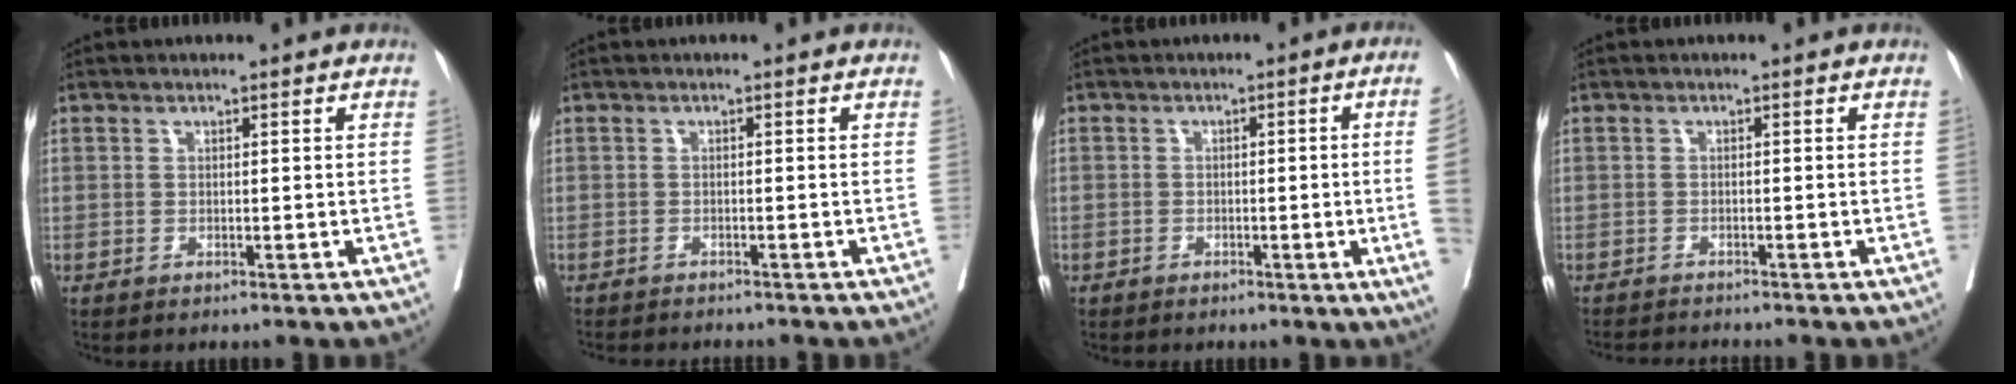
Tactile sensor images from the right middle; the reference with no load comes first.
{"total": 5.9, "force": [-5.3, 1.0, 2.2], "torque": [-0.030, -0.006, -0.073]}
{"total": 6.3, "force": [-1.1, -1.2, 6.1], "torque": [-0.069, -0.004, -0.018]}
{"total": 4.6, "force": [-4.4, -0.2, 1.3], "torque": [-0.017, -0.012, -0.068]}